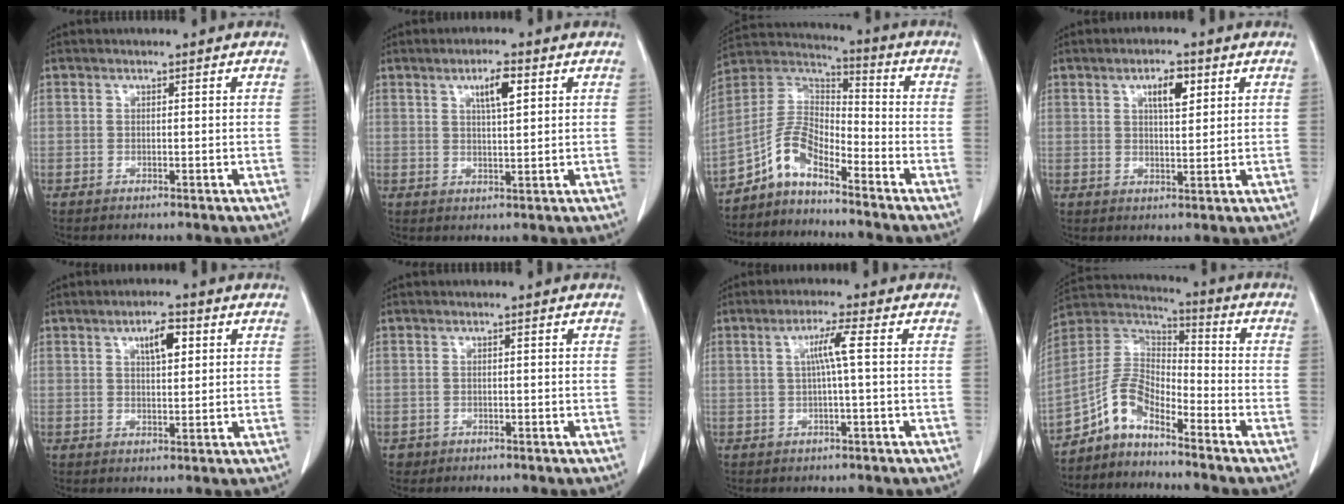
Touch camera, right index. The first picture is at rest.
{"total": 4.4, "force": [2.0, 0.7, 3.9], "torque": [-0.068, 0.000, 0.034]}
{"total": 8.2, "force": [-6.0, 2.9, 4.7], "torque": [-0.104, 0.025, -0.121]}
{"total": 4.5, "force": [2.1, 1.4, 3.8], "torque": [-0.063, 0.000, 0.034]}
{"total": 4.5, "force": [1.9, 1.4, 3.9], "torque": [-0.065, 0.003, 0.032]}
{"total": 1.0, "force": [-0.6, 0.8, -0.1], "torque": [-0.006, 0.003, -0.010]}
{"total": 3.9, "force": [0.5, -0.6, 3.8], "torque": [-0.072, 0.007, 0.010]}
{"total": 8.2, "force": [-6.1, 3.2, 4.5], "torque": [-0.099, 0.026, -0.124]}